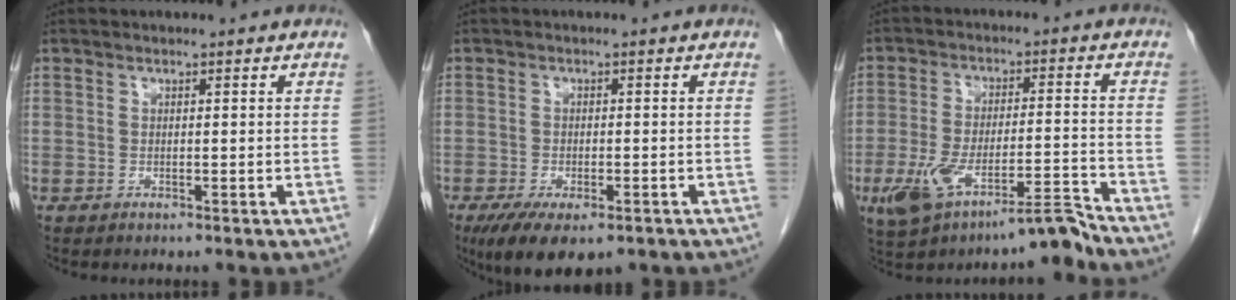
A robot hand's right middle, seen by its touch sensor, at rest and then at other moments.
{"total": 8.8, "force": [-5.8, 3.4, 5.7], "torque": [-0.094, -0.016, -0.087]}
{"total": 9.5, "force": [-6.6, 1.8, 6.6], "torque": [-0.126, 0.010, -0.110]}